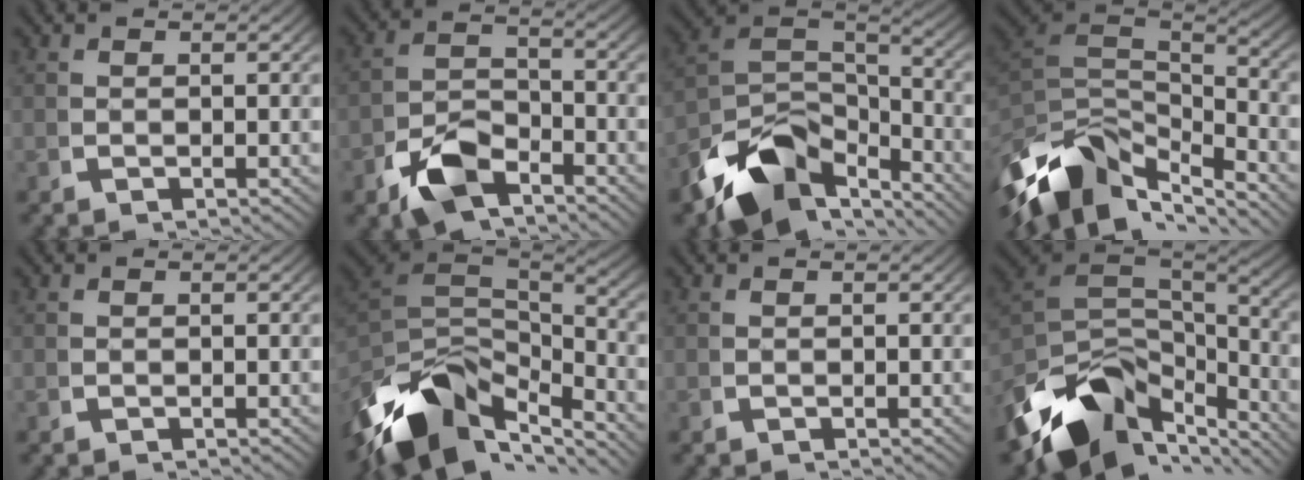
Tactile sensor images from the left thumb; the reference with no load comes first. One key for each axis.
{"total": 6.6, "fx": -4.0, "fy": 4.0, "fz": 3.4, "tx": -0.059, "ty": -0.021, "tz": -0.065}
{"total": 11.5, "fx": -3.8, "fy": 7.1, "fz": 8.2, "tx": -0.168, "ty": -0.041, "tz": -0.056}
{"total": 13.8, "fx": -4.3, "fy": 9.1, "fz": 9.4, "tx": -0.220, "ty": -0.053, "tz": -0.045}
{"total": 0.0}
{"total": 15.3, "fx": -4.9, "fy": 9.6, "fz": 10.8, "tx": -0.242, "ty": -0.056, "tz": -0.055}
{"total": 0.0}
{"total": 13.9, "fx": -4.2, "fy": 8.7, "fz": 9.9, "tx": -0.214, "ty": -0.054, "tz": -0.050}